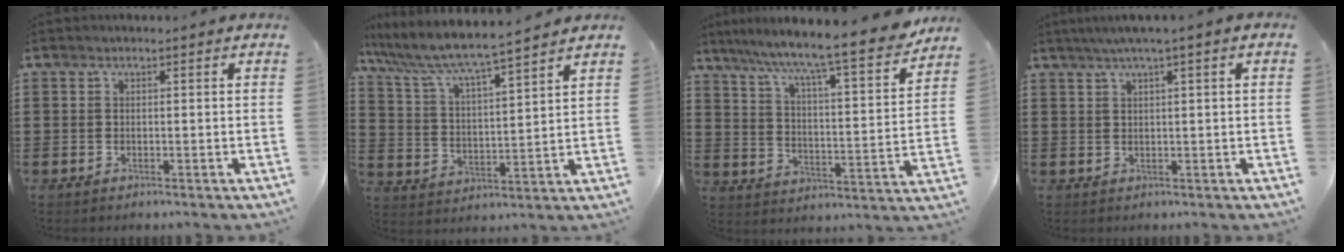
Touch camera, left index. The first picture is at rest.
{"total": 5.7, "force": [5.3, -0.1, 2.2], "torque": [-0.070, -0.036, 0.082]}
{"total": 7.6, "force": [6.6, -0.6, 3.7], "torque": [-0.093, -0.057, 0.099]}
{"total": 2.1, "force": [0.9, -0.3, 1.9], "torque": [-0.035, -0.001, 0.014]}